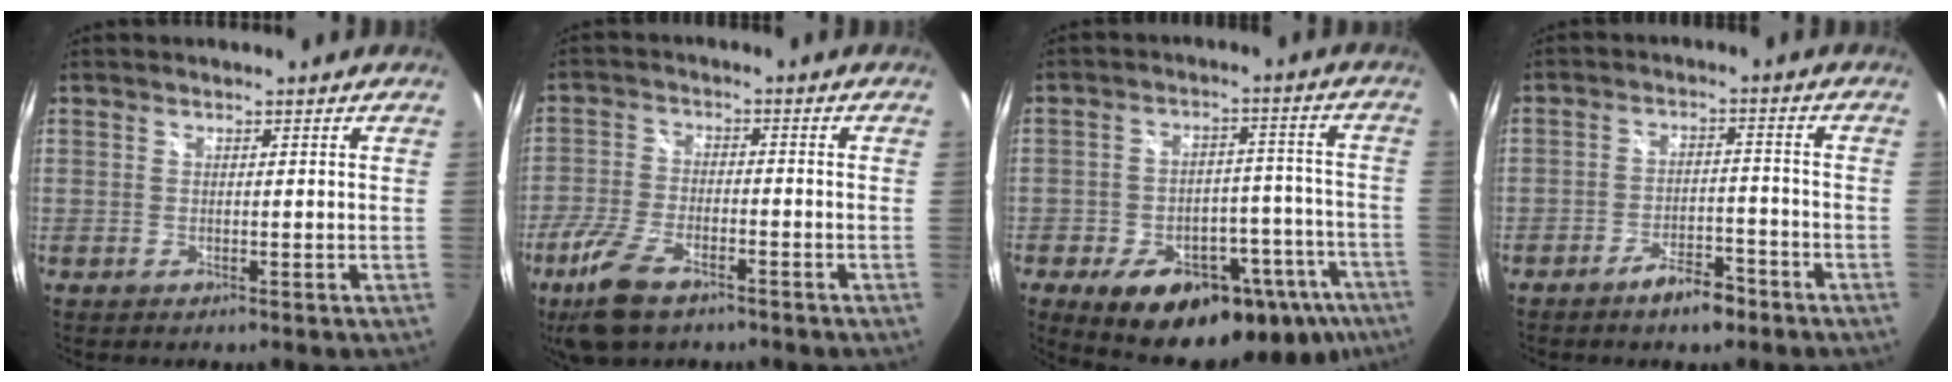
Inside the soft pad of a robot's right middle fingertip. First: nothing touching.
{"total": 10.0, "force": [-6.4, 4.3, 6.4], "torque": [-0.157, -0.019, -0.126]}
{"total": 25.7, "force": [-15.6, 13.0, 15.6], "torque": [-0.226, 0.007, -0.190]}
{"total": 6.0, "force": [-4.5, 2.2, 3.2], "torque": [-0.064, 0.006, -0.064]}